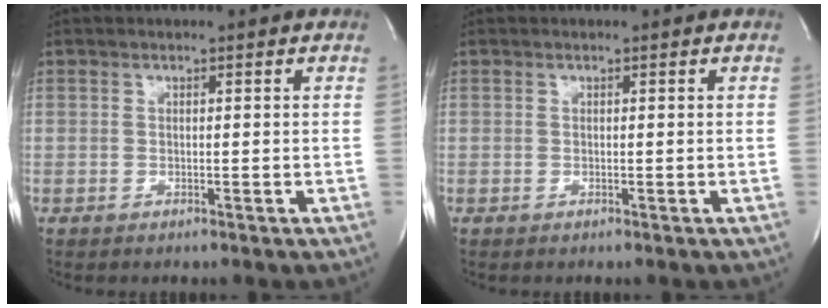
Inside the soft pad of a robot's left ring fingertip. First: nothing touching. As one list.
[{"total": 0.0}]